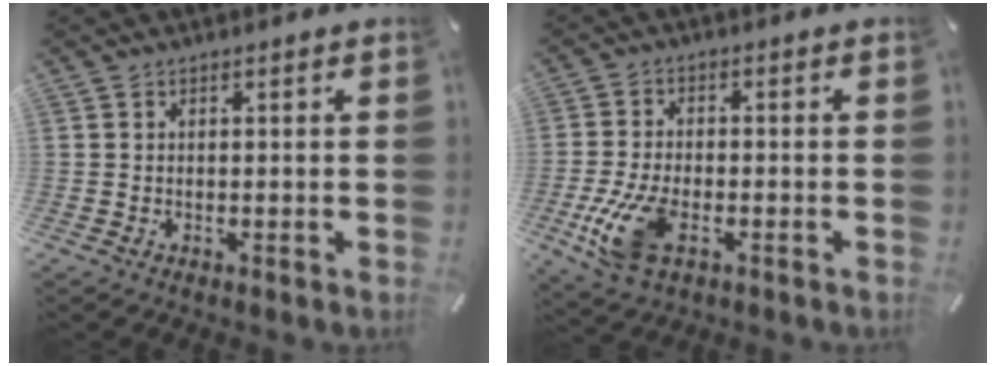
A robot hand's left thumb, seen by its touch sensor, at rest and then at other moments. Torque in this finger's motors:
{"motor_torque": [0.50, 1.33, 0.23, 0.02, 0.15]}